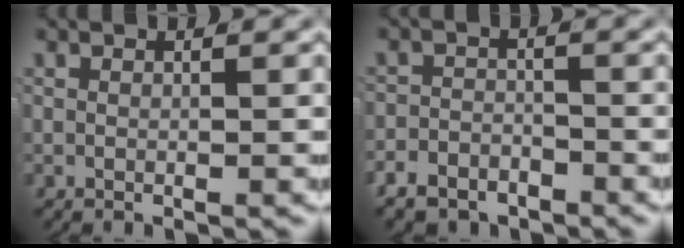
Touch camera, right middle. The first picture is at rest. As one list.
[{"total": 4.0, "force": [-3.2, 2.1, 0.8], "torque": [0.003, -0.001, -0.063]}]